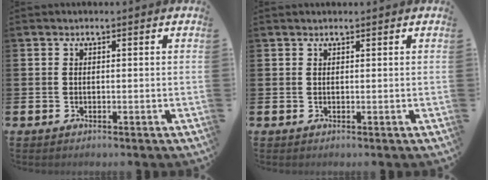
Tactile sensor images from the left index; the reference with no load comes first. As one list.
[{"total": 0.5, "force": [0.5, 0.0, 0.0], "torque": [0.004, -0.001, 0.009]}]